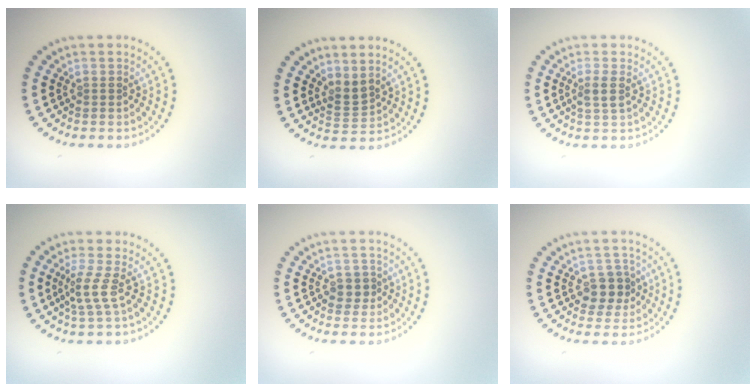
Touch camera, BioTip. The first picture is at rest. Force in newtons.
{"total": 1.8, "press": 1.3, "slide": 1.3}
{"total": 1.6, "press": 1.4, "slide": 0.7}
{"total": 2.2, "press": 1.5, "slide": 1.6}
{"total": 1.4, "press": 1.2, "slide": 0.6}
{"total": 2.9, "press": 2.7, "slide": 1.1}